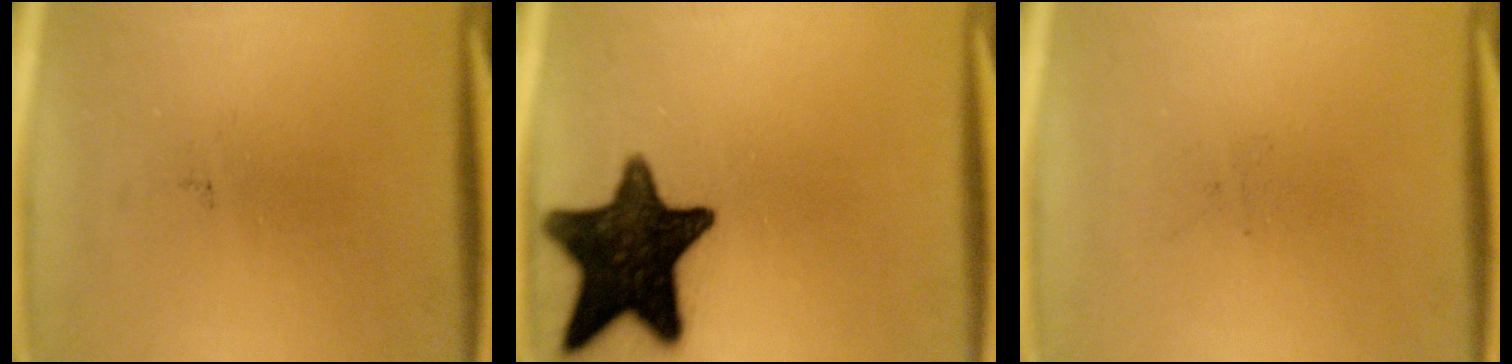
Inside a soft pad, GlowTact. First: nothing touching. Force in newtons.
{"total": 17.3}
{"total": 0.0}